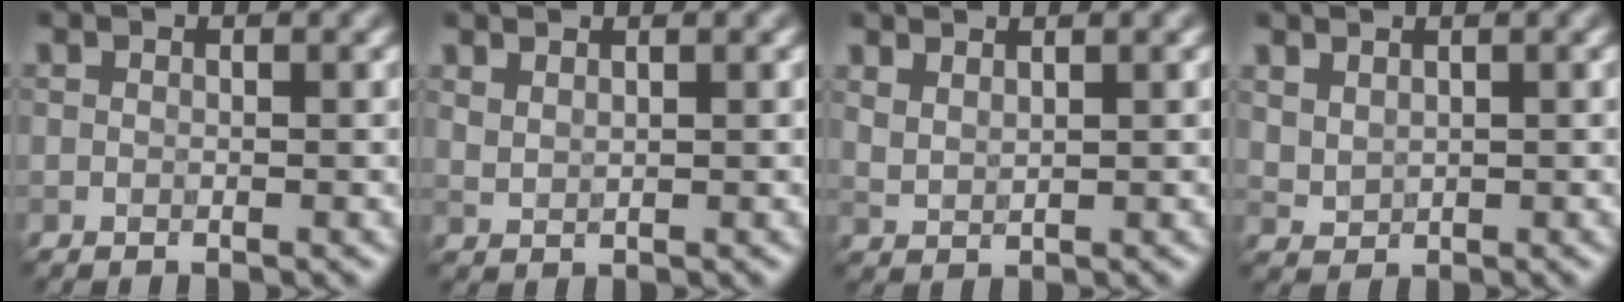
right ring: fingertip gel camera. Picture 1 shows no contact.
{"total": 1.2, "force": [1.1, 0.3, 0.4], "torque": [-0.012, -0.002, 0.023]}
{"total": 1.6, "force": [1.4, 0.4, 0.7], "torque": [-0.018, 0.000, 0.029]}
{"total": 1.3, "force": [1.0, 0.7, 0.5], "torque": [-0.011, -0.001, 0.027]}